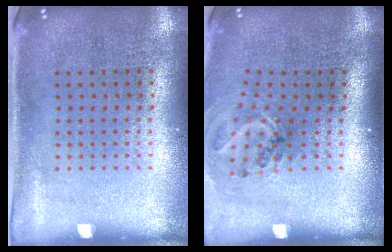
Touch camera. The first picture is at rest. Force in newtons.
{"total": 1.2, "press": 1.0, "slide": 0.6}